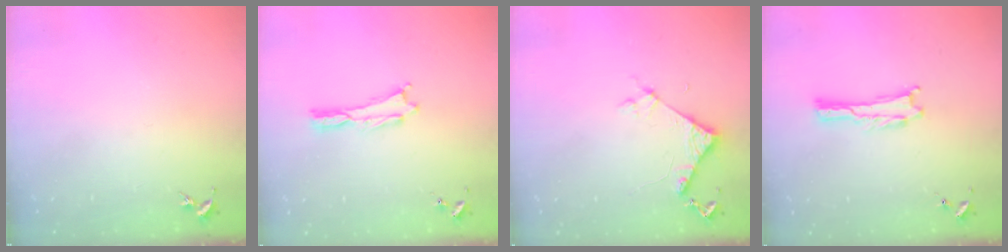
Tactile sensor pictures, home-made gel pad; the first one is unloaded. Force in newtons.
{"total": 0.0}
{"total": 3.1, "press": 3.1, "slide": 0.2}
{"total": 0.0}